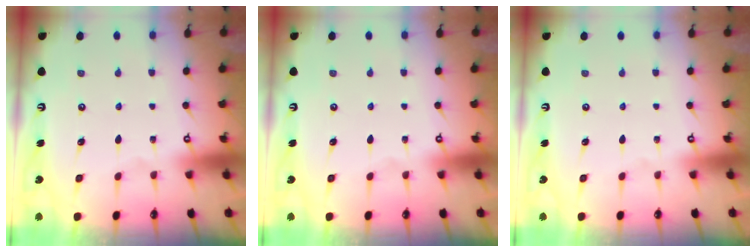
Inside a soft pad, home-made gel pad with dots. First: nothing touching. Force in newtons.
{"total": 0.0}
{"total": 0.0}